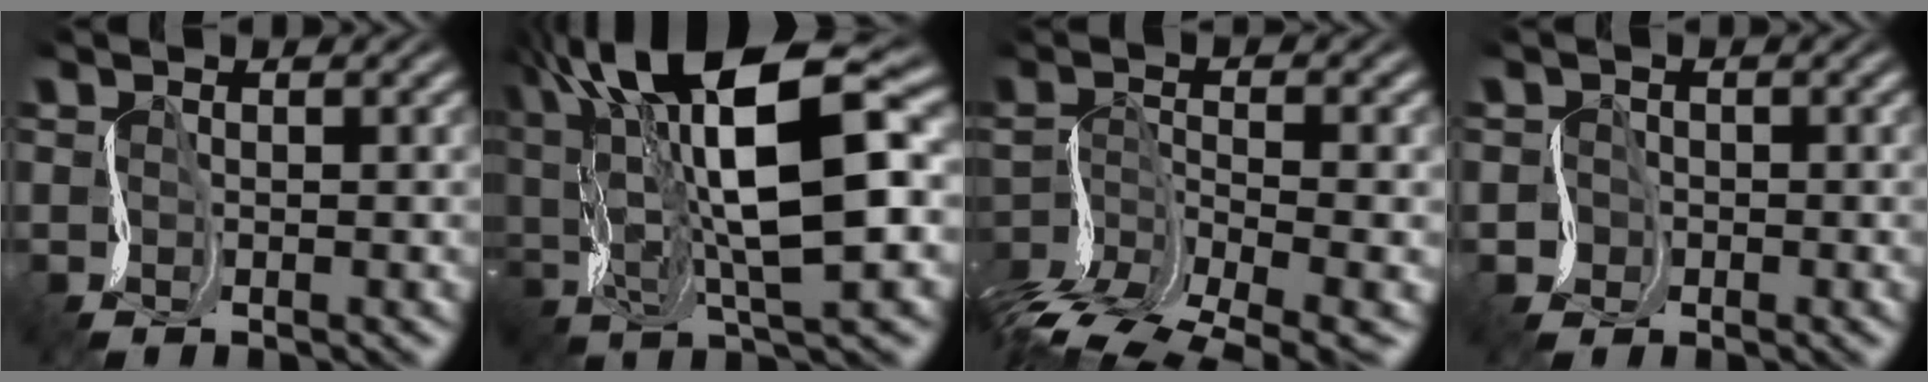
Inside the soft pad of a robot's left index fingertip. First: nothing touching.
{"total": 14.6, "force": [4.2, 4.5, 13.3], "torque": [-0.232, 0.017, 0.065]}
{"total": 7.9, "force": [-5.2, 2.3, 5.6], "torque": [-0.100, -0.005, -0.096]}
{"total": 1.4, "force": [-0.3, 1.3, -0.4], "torque": [0.018, 0.001, -0.008]}